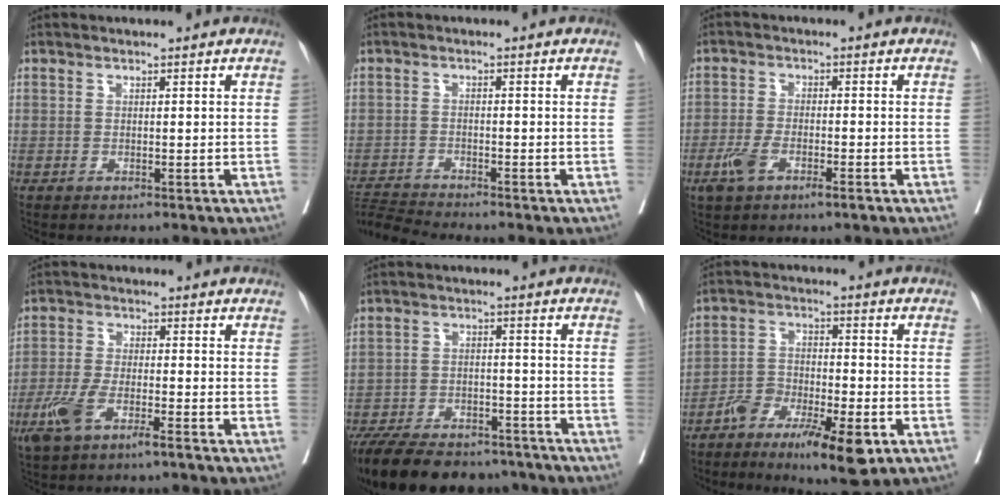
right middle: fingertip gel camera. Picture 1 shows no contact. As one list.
[{"total": 4.7, "force": [-4.4, -1.8, -0.2], "torque": [-0.009, -0.011, -0.083]}, {"total": 5.0, "force": [-2.5, 1.7, 4.0], "torque": [-0.079, -0.002, -0.044]}, {"total": 6.8, "force": [-3.8, 1.8, 5.4], "torque": [-0.114, -0.005, -0.070]}, {"total": 18.9, "force": [-15.7, 6.8, 7.9], "torque": [-0.175, -0.016, -0.233]}, {"total": 10.6, "force": [-6.2, 2.7, 8.1], "torque": [-0.141, -0.002, -0.104]}]